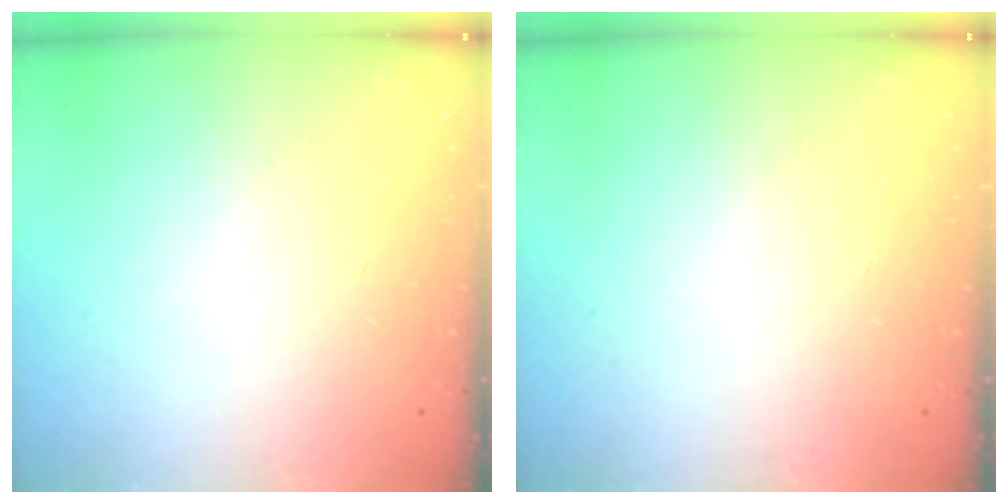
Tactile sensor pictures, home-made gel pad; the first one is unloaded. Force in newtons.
{"total": 0.0}